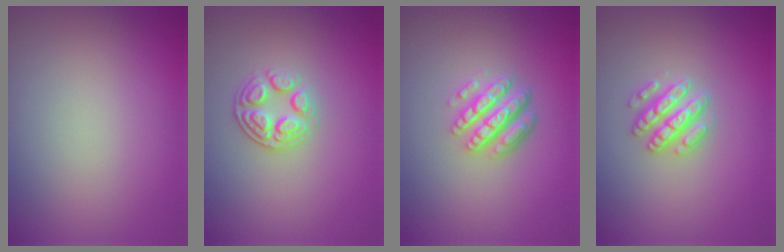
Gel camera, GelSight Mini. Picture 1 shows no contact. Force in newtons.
{"total": 2.6, "press": 2.4, "slide": 1.1}
{"total": 4.3, "press": 3.3, "slide": 2.7}
{"total": 2.8, "press": 2.7, "slide": 0.6}